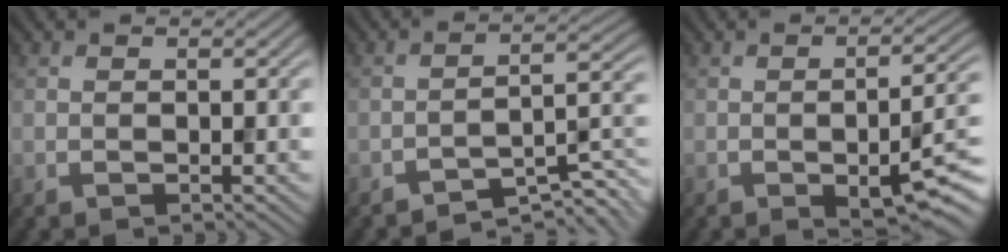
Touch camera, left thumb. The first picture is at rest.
{"total": 5.7, "force": [-4.9, 0.8, 2.9], "torque": [-0.039, 0.012, -0.072]}
{"total": 7.3, "force": [-2.4, 1.7, 6.7], "torque": [-0.107, -0.011, -0.031]}